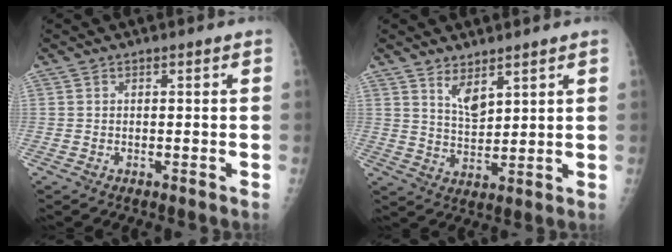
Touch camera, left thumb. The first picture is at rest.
{"total": 5.0, "force": [3.3, 2.0, 3.2], "torque": [-0.049, -0.034, 0.067]}